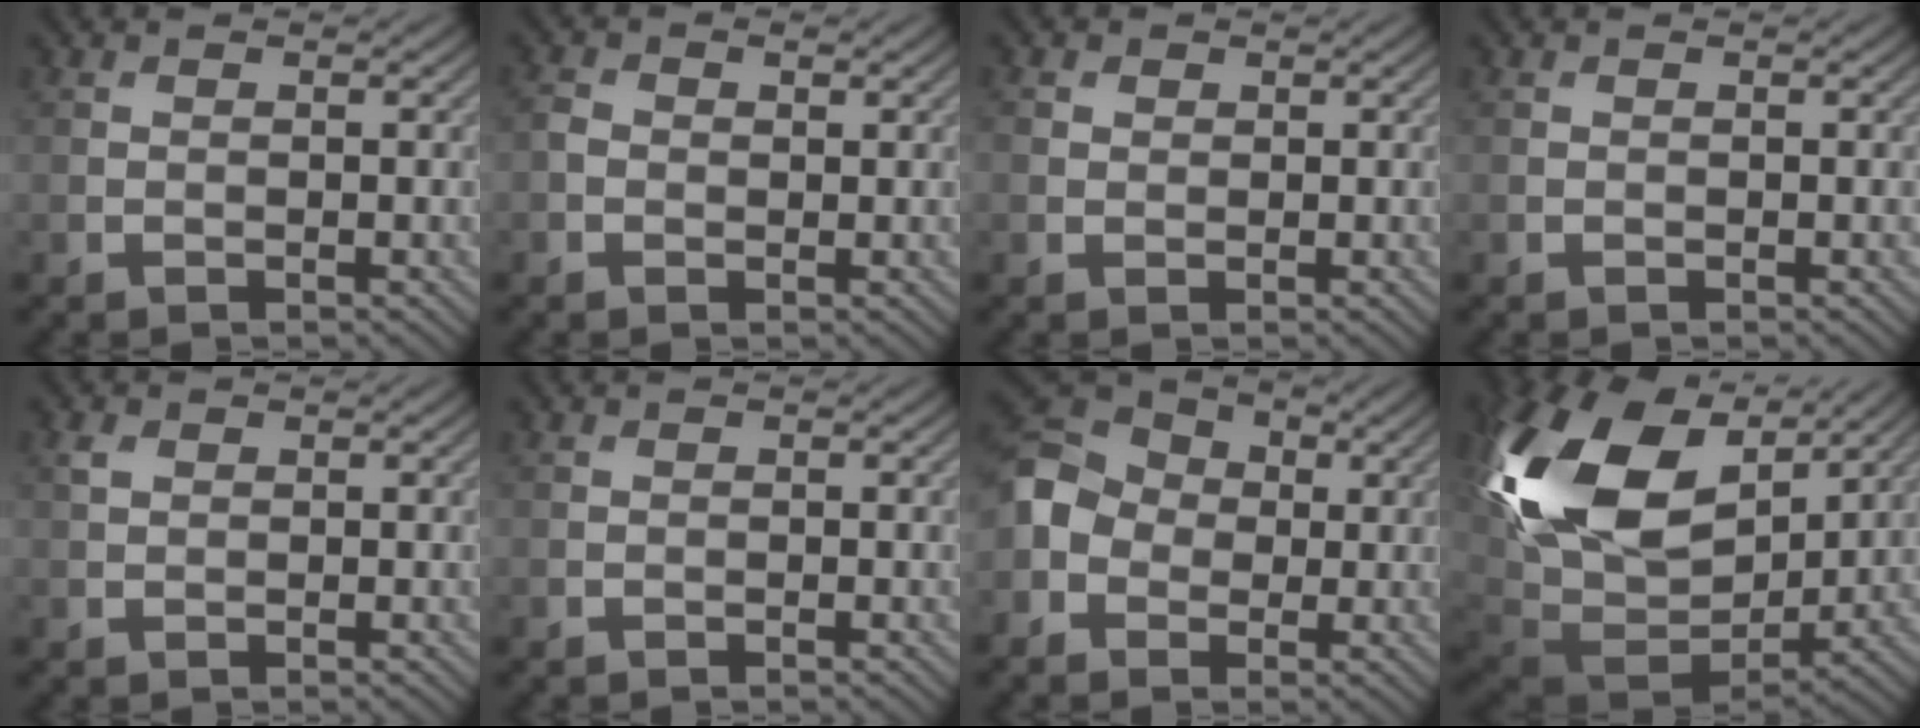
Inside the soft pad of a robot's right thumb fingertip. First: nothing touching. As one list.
[{"total": 1.5, "force": [0.1, 1.1, 0.9], "torque": [-0.021, 0.000, -0.003]}, {"total": 1.3, "force": [0.4, 1.2, 0.5], "torque": [-0.011, 0.000, 0.005]}, {"total": 0.0}, {"total": 1.2, "force": [0.5, 0.9, 0.6], "torque": [-0.014, 0.002, 0.010]}, {"total": 0.0}, {"total": 7.2, "force": [-0.8, 6.1, 3.8], "torque": [-0.106, 0.007, -0.036]}, {"total": 21.4, "force": [7.0, 14.2, 14.5], "torque": [-0.338, 0.019, 0.148]}]